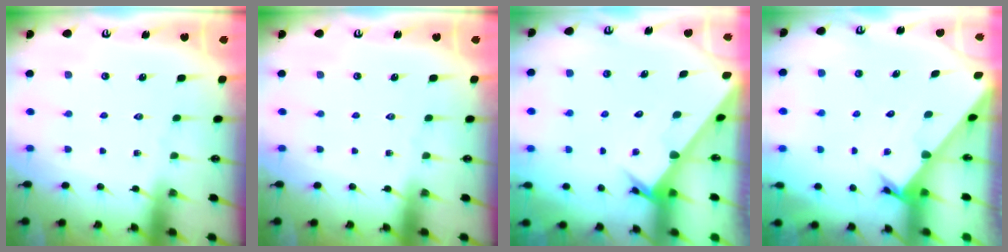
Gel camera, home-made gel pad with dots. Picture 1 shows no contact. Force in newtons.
{"total": 0.0}
{"total": 2.9, "press": 2.9, "slide": 0.1}
{"total": 2.2, "press": 2.2, "slide": 0.2}